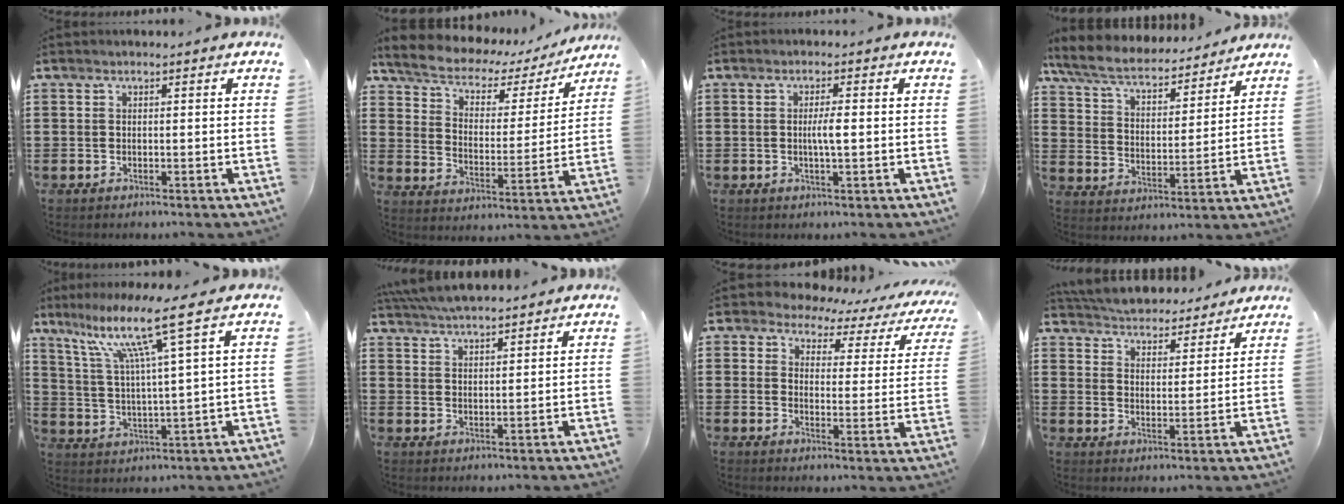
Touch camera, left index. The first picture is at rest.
{"total": 4.8, "force": [4.2, 2.0, 1.4], "torque": [-0.054, -0.027, 0.064]}
{"total": 2.8, "force": [-0.1, 0.4, 2.8], "torque": [-0.052, -0.002, -0.004]}
{"total": 6.9, "force": [6.1, 1.4, 2.8], "torque": [-0.080, -0.034, 0.105]}
{"total": 11.3, "force": [6.7, 0.0, 9.1], "torque": [-0.193, -0.019, 0.107]}
{"total": 4.9, "force": [4.7, 0.2, 1.2], "torque": [-0.039, -0.013, 0.088]}
{"total": 3.9, "force": [3.1, 2.1, 1.1], "torque": [-0.036, -0.017, 0.047]}
{"total": 4.7, "force": [4.7, 0.4, -0.1], "torque": [-0.026, -0.033, 0.079]}